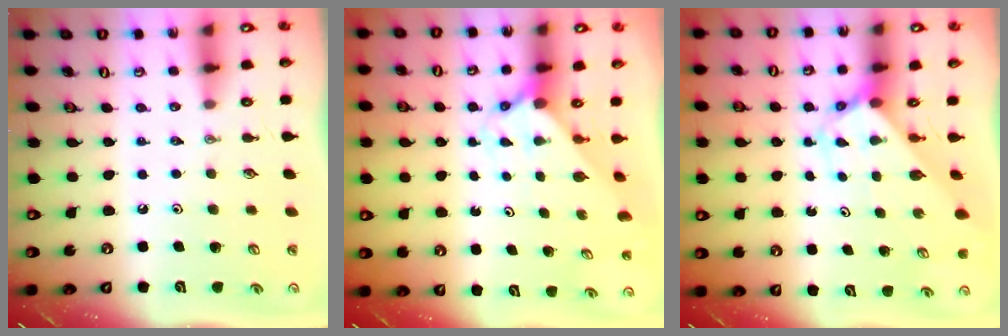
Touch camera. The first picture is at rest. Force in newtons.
{"total": 1.6, "press": 1.6, "slide": 0.1}
{"total": 2.7, "press": 2.7, "slide": 0.2}